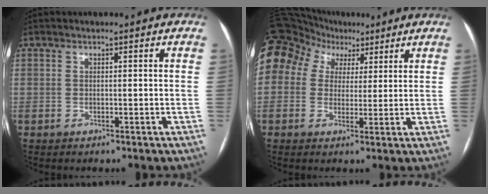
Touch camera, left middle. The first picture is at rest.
{"total": 24.8, "force": [11.9, 19.2, 10.2], "torque": [-0.321, 0.120, 0.224]}